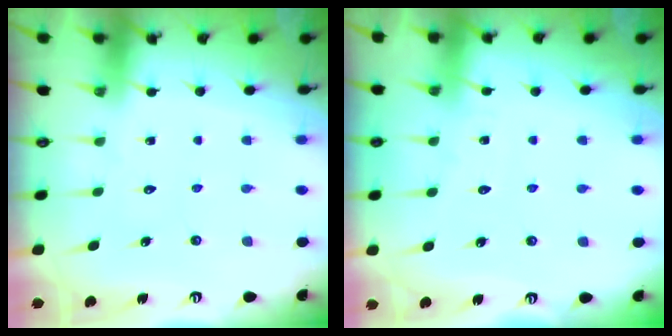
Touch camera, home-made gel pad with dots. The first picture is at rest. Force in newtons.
{"total": 2.9, "press": 2.9, "slide": 0.3}